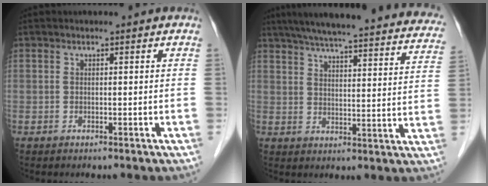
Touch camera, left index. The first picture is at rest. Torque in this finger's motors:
{"motor_torque": [0.14, -0.45, 0.61, 0.12]}